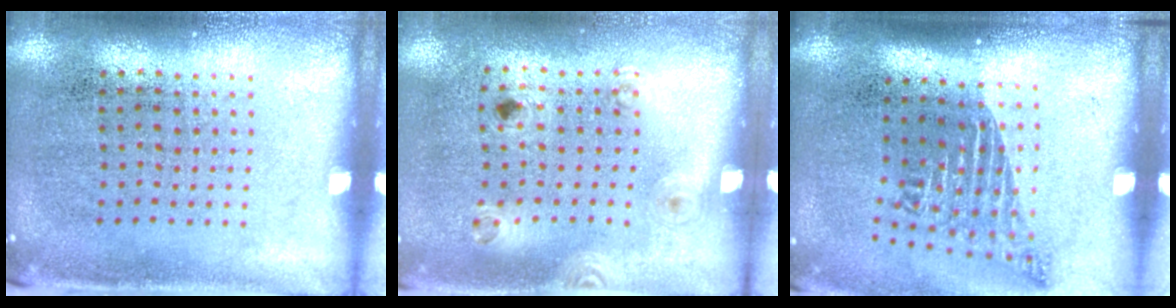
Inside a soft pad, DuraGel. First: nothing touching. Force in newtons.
{"total": 1.3, "press": 0.9, "slide": 1.0}
{"total": 1.8, "press": 1.1, "slide": 1.4}